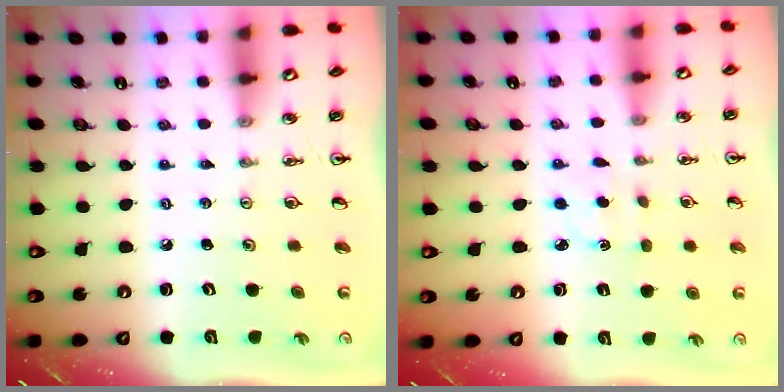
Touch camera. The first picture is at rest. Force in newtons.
{"total": 1.6, "press": 1.5, "slide": 0.5}